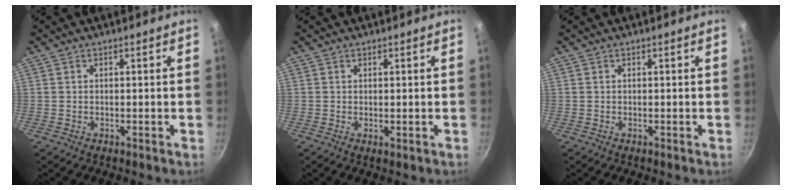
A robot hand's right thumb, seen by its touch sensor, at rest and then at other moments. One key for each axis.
{"total": 0.6, "fx": 0.2, "fy": 0.2, "fz": 0.6, "tx": -0.008, "ty": -0.006, "tz": 0.001}
{"total": 0.0}